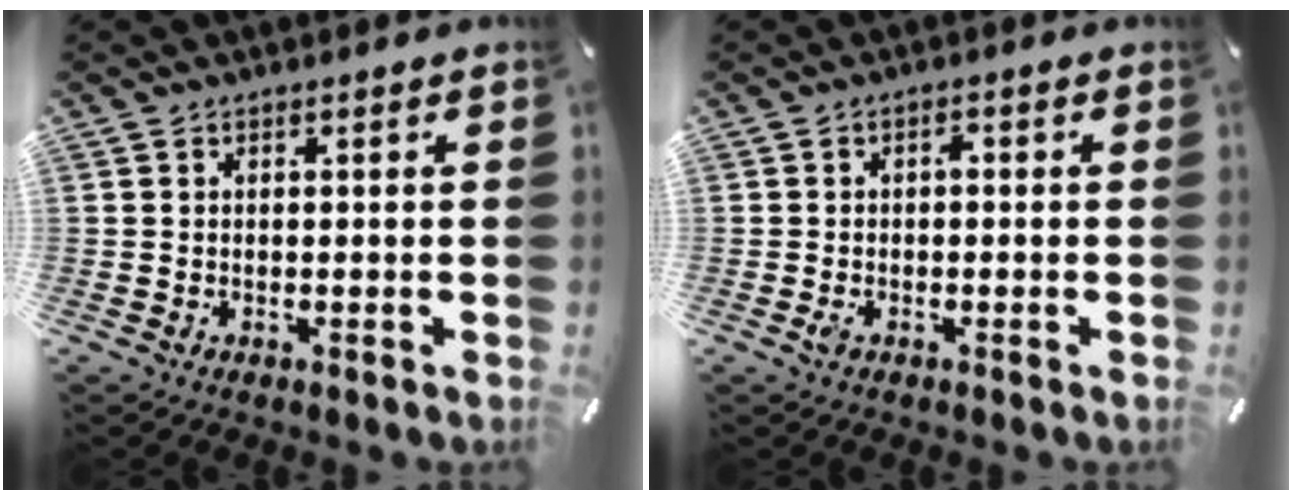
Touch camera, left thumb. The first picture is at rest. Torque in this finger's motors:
{"motor_torque": [-0.09, 0.31, -0.10, -0.13, 0.07]}